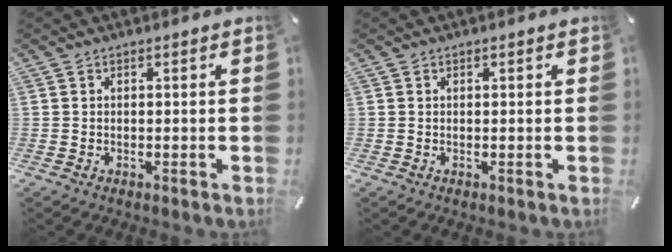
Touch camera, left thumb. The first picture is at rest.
{"total": 0.0}